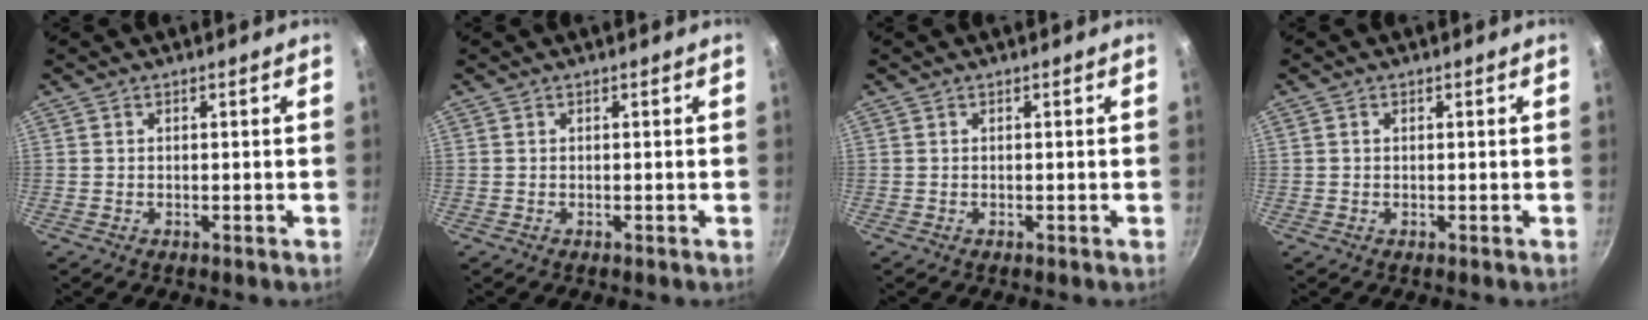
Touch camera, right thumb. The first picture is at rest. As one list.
[{"total": 0.0}, {"total": 0.0}, {"total": 0.7, "force": [0.2, 0.5, 0.4], "torque": [-0.006, 0.004, 0.003]}]